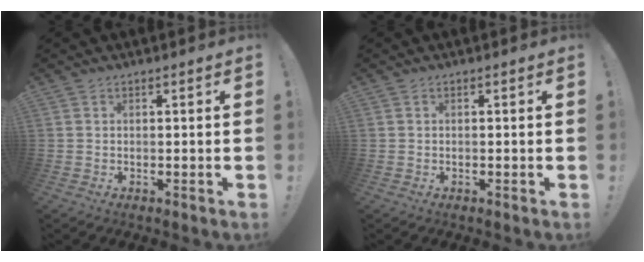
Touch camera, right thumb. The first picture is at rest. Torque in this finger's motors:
{"motor_torque": [-0.07, 0.17, 0.06, -0.03, 0.00]}